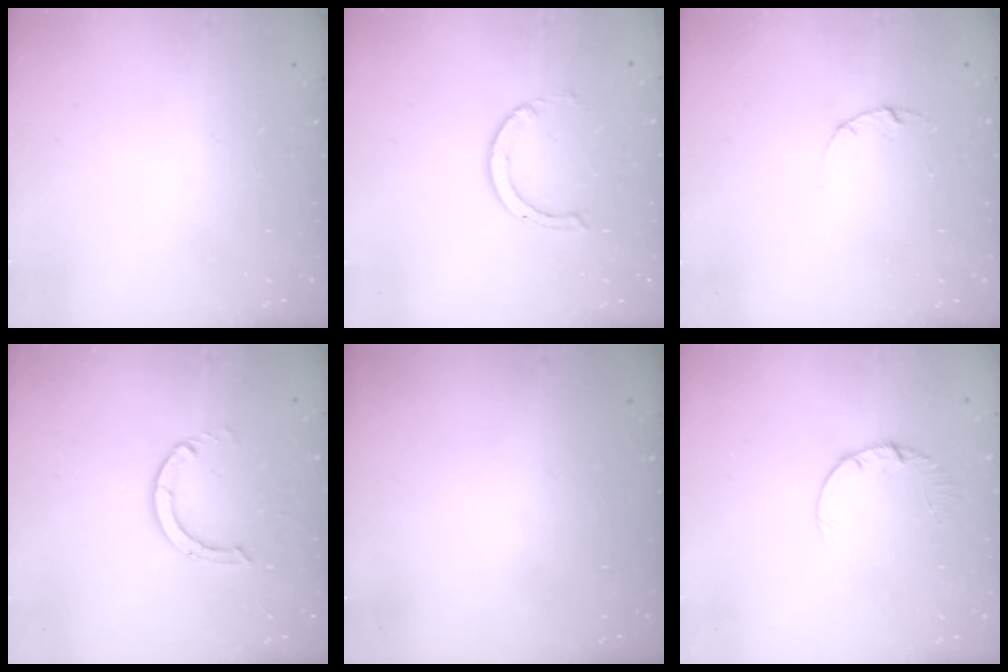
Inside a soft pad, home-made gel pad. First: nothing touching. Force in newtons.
{"total": 2.8, "press": 2.8, "slide": 0.2}
{"total": 3.0, "press": 3.0, "slide": 0.4}
{"total": 3.6, "press": 3.6, "slide": 0.3}
{"total": 0.0}
{"total": 2.7, "press": 2.7, "slide": 0.4}